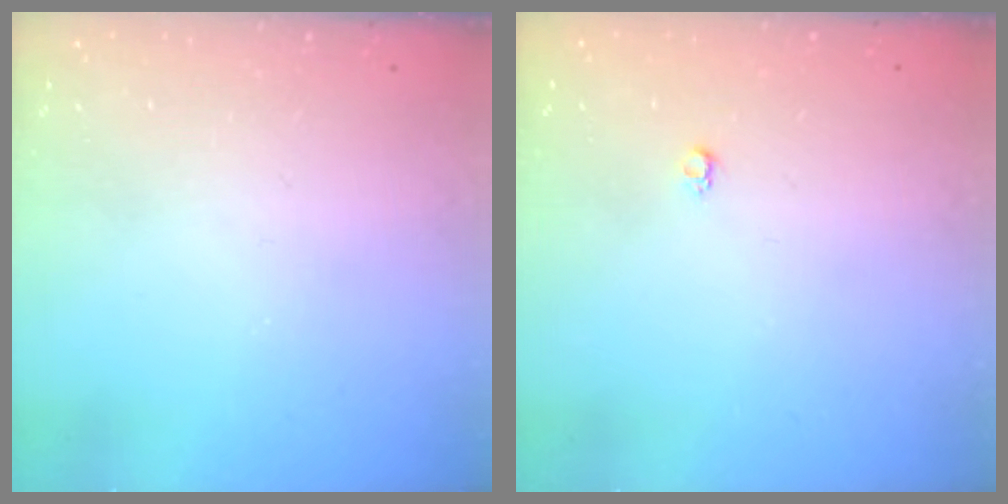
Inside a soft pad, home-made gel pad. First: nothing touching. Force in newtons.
{"total": 2.6, "press": 2.6, "slide": 0.4}